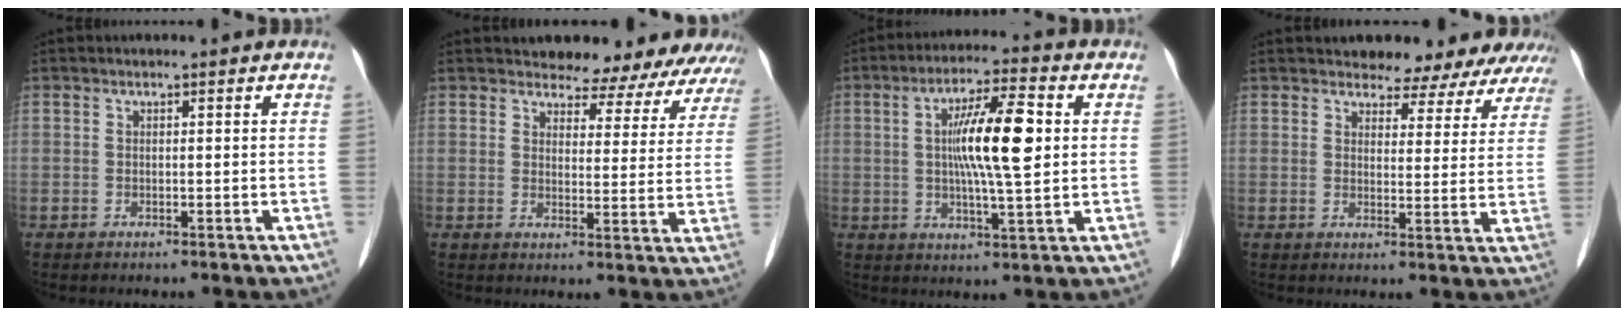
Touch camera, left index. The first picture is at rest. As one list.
[{"total": 13.5, "force": [12.9, 3.7, 2.2], "torque": [0.010, -0.019, 0.124]}, {"total": 11.3, "force": [1.6, 1.7, 11.1], "torque": [-0.198, 0.009, 0.025]}, {"total": 12.1, "force": [11.3, 3.4, 2.2], "torque": [0.004, -0.009, 0.107]}]